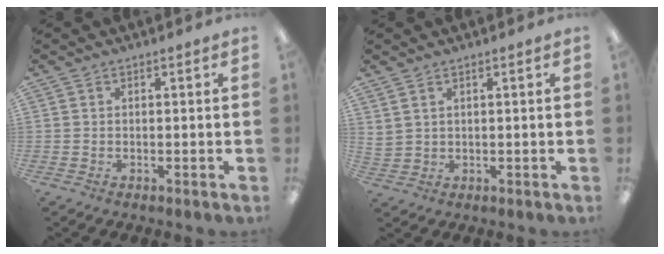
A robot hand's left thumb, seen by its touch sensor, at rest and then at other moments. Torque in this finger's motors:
{"motor_torque": [0.40, 1.88, 0.09, 0.09, 0.24]}